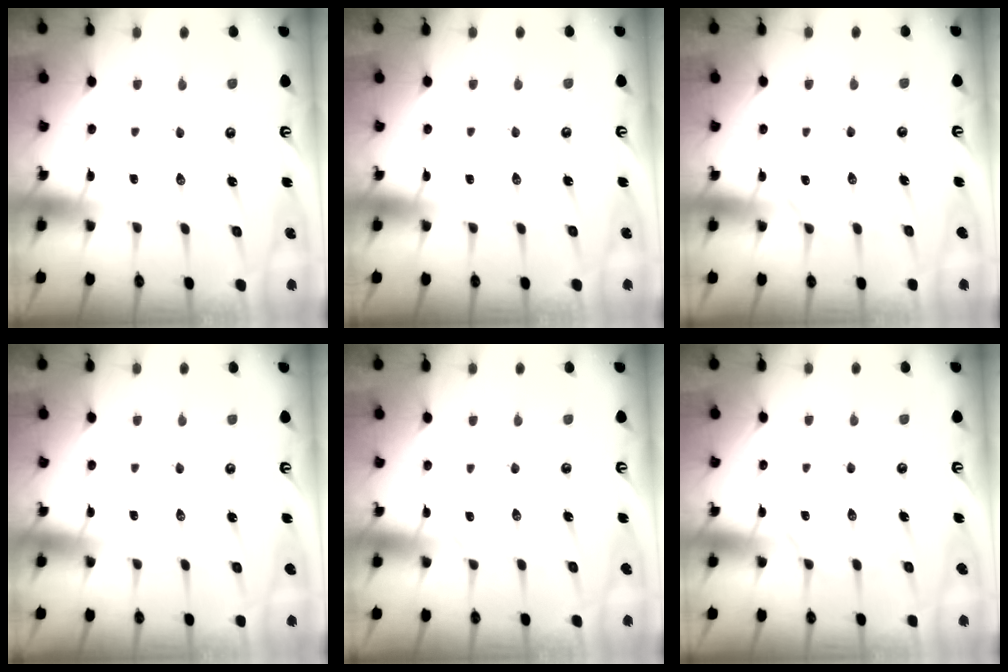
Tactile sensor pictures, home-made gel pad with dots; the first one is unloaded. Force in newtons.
{"total": 1.0, "press": 1.0, "slide": 0.1}
{"total": 5.5, "press": 5.5, "slide": 0.5}
{"total": 1.3, "press": 1.3, "slide": 0.2}
{"total": 2.3, "press": 2.3, "slide": 0.4}
{"total": 4.2, "press": 4.2, "slide": 0.2}